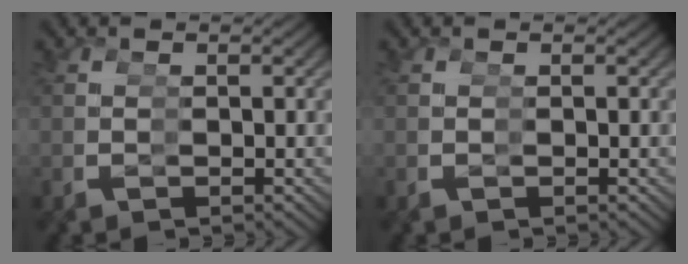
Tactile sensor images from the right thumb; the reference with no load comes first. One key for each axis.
{"total": 0.0}